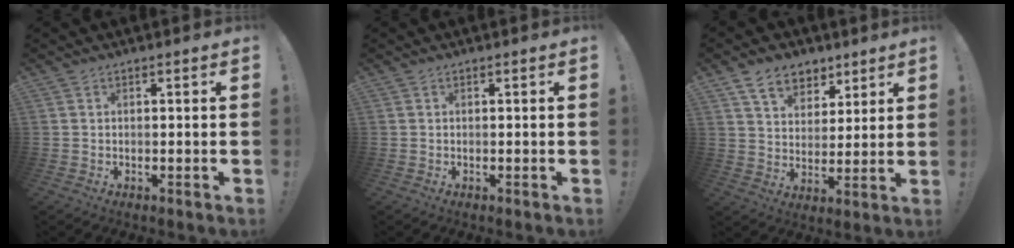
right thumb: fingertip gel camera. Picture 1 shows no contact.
{"total": 0.0}
{"total": 11.3, "force": [7.2, 7.4, 4.6], "torque": [-0.077, -0.036, 0.141]}